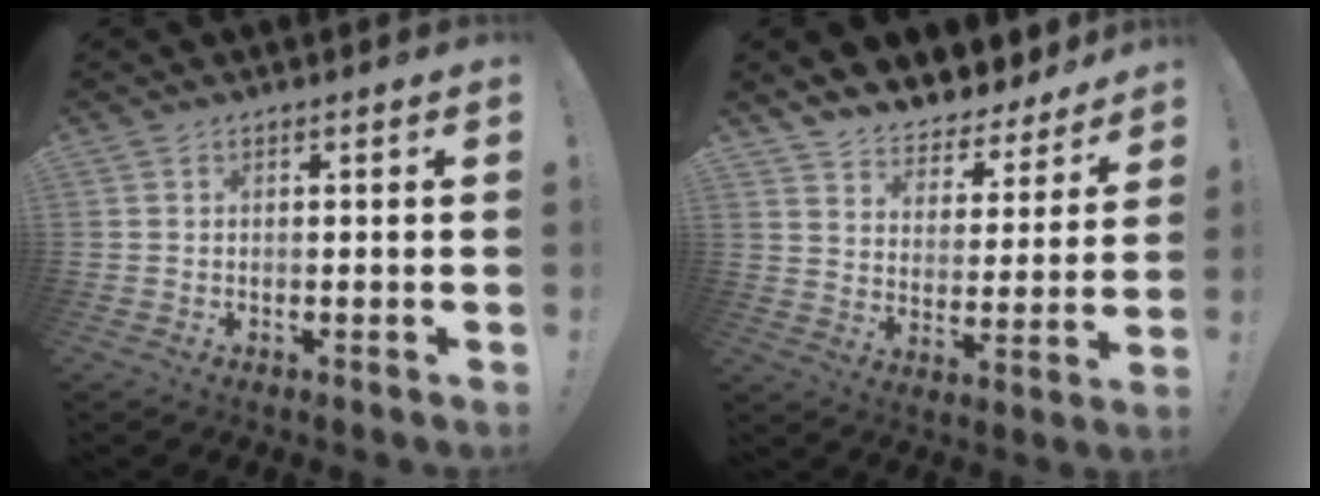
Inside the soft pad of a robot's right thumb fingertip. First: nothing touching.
{"total": 6.6, "force": [6.0, 2.7, 0.7], "torque": [-0.008, -0.072, 0.107]}